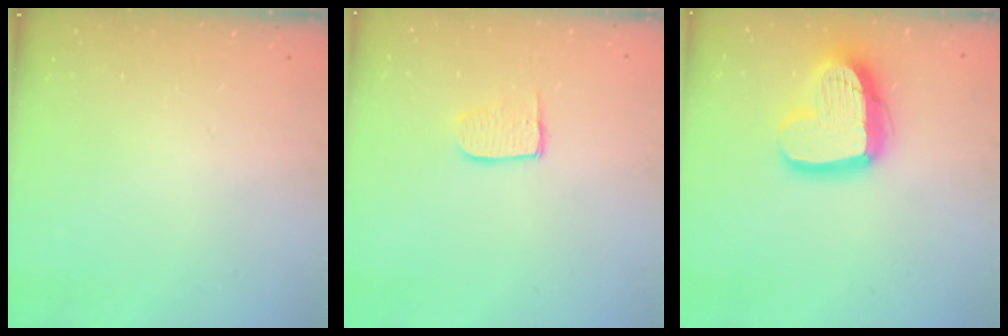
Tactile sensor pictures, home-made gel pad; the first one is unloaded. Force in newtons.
{"total": 7.0, "press": 7.0, "slide": 0.3}
{"total": 17.7, "press": 17.6, "slide": 1.6}